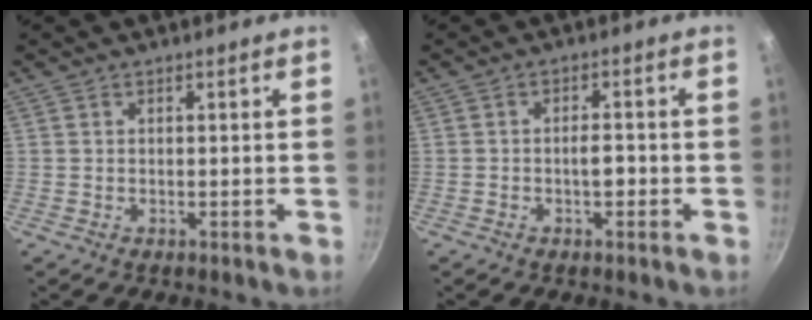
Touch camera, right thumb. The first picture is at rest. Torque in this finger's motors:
{"motor_torque": [0.98, 0.57, 1.01, -0.85, 0.37]}